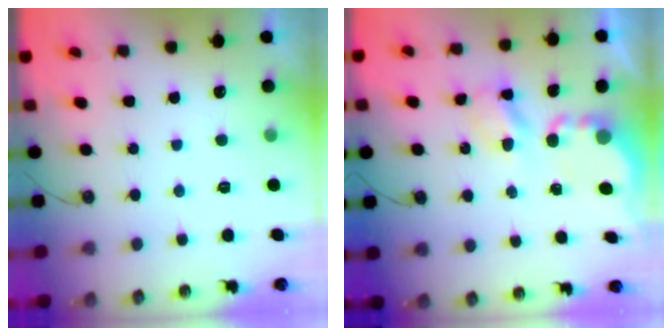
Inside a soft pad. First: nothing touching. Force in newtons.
{"total": 5.6, "press": 5.6, "slide": 0.3}